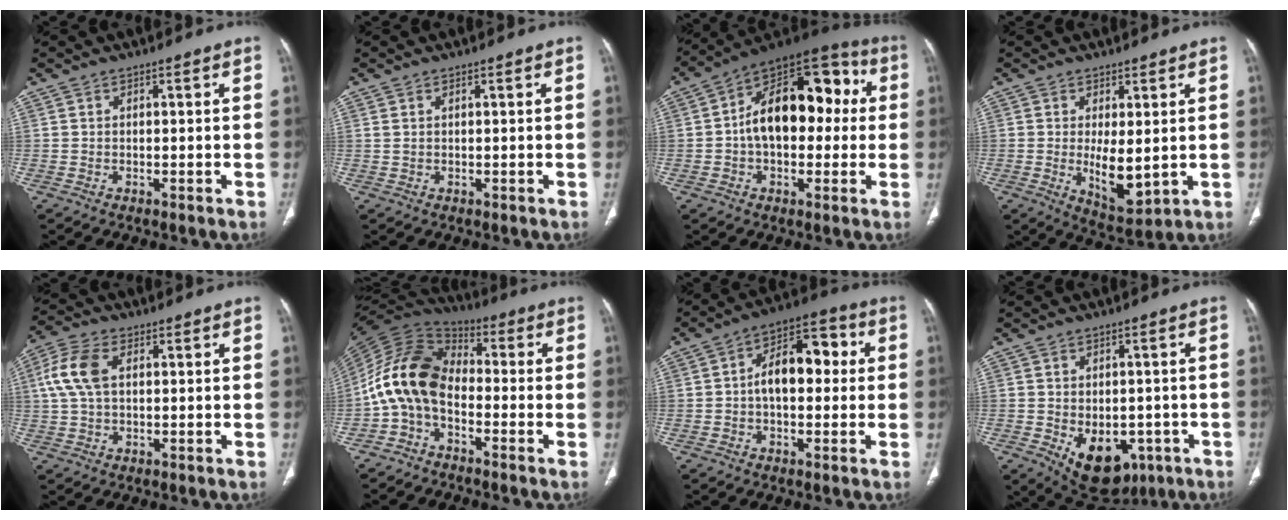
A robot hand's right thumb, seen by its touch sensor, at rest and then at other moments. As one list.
[{"total": 0.7, "force": [0.4, 0.3, 0.5], "torque": [-0.013, 0.007, 0.013]}, {"total": 20.1, "force": [1.5, 12.2, 15.9], "torque": [-0.207, 0.051, 0.015]}, {"total": 7.9, "force": [-0.1, 3.4, 7.1], "torque": [-0.102, -0.023, 0.014]}, {"total": 8.4, "force": [1.9, 4.9, 6.6], "torque": [-0.155, 0.018, 0.037]}, {"total": 12.8, "force": [-2.8, 8.3, 9.4], "torque": [-0.178, 0.060, -0.071]}, {"total": 11.7, "force": [0.7, 6.9, 9.4], "torque": [-0.125, 0.036, 0.003]}, {"total": 12.3, "force": [-4.5, 8.2, 8.0], "torque": [-0.085, 0.005, -0.044]}]